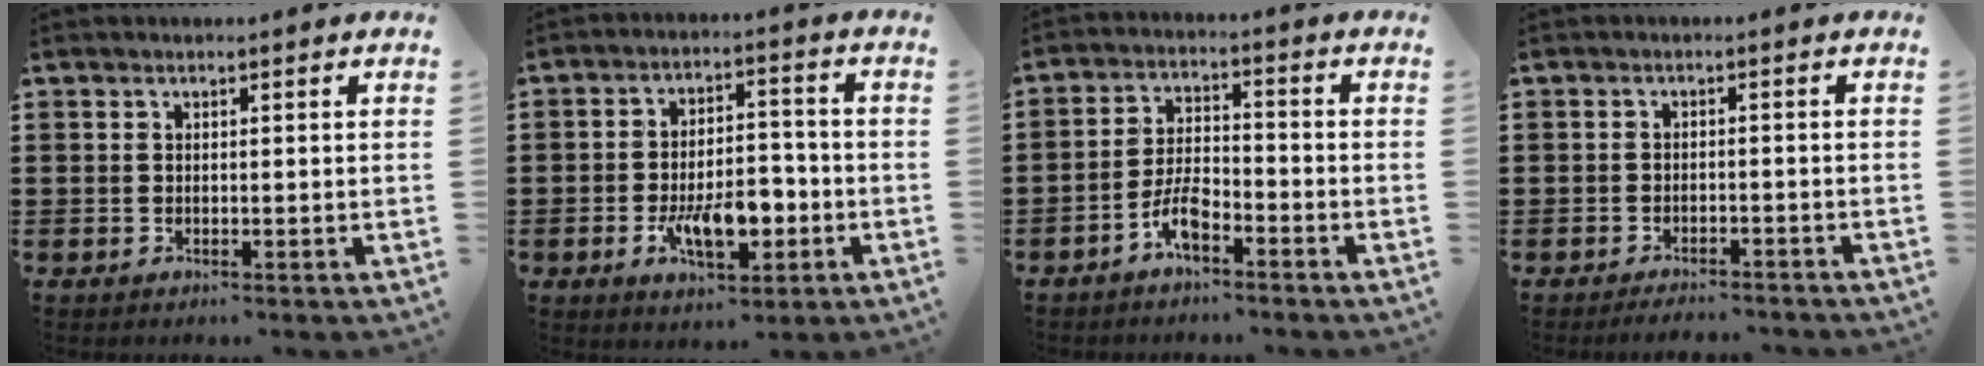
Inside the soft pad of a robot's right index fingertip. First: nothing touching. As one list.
[{"total": 9.0, "force": [-3.0, 4.6, 7.1], "torque": [-0.118, 0.002, -0.053]}, {"total": 5.5, "force": [-3.5, 2.0, 3.7], "torque": [-0.090, 0.005, -0.073]}, {"total": 2.2, "force": [-2.2, 0.1, 0.1], "torque": [-0.006, 0.003, -0.045]}]